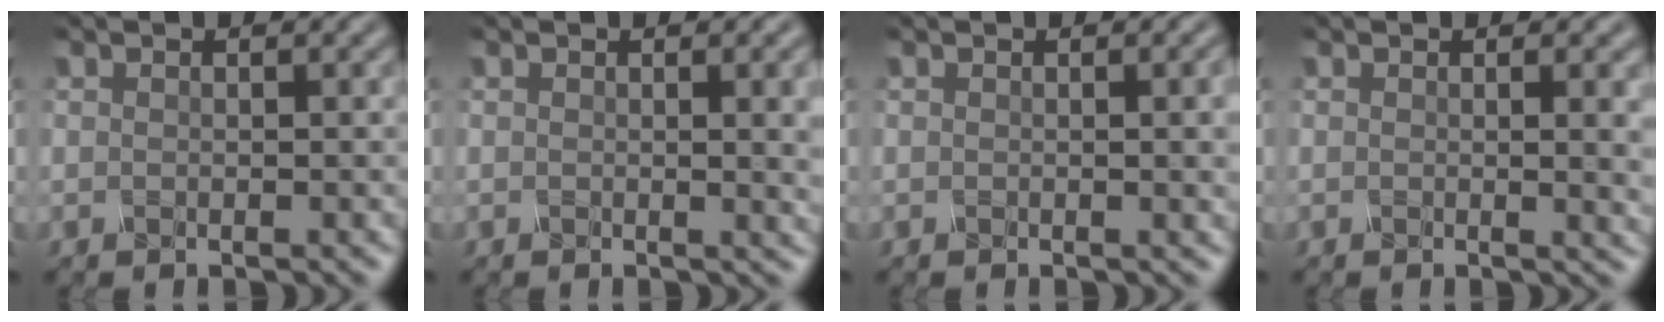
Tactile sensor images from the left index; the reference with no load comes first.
{"total": 4.3, "force": [0.4, 1.6, 4.0], "torque": [-0.030, 0.004, 0.006]}
{"total": 2.9, "force": [0.2, 0.9, 2.7], "torque": [-0.025, 0.004, -0.003]}
{"total": 3.5, "force": [0.3, 1.2, 3.2], "torque": [-0.025, 0.000, 0.003]}